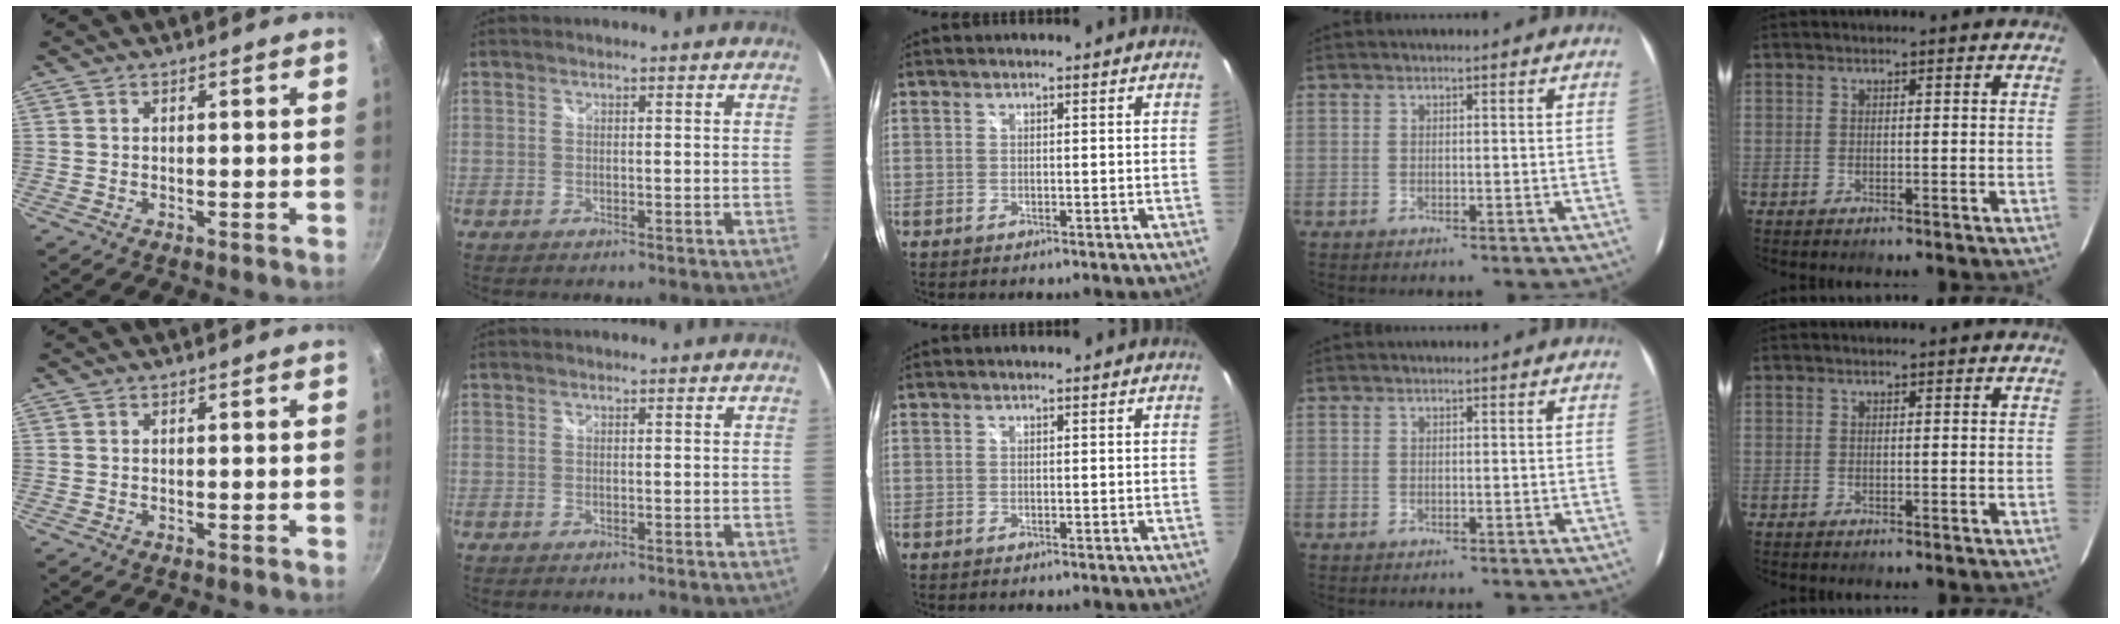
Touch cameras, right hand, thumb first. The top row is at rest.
{}